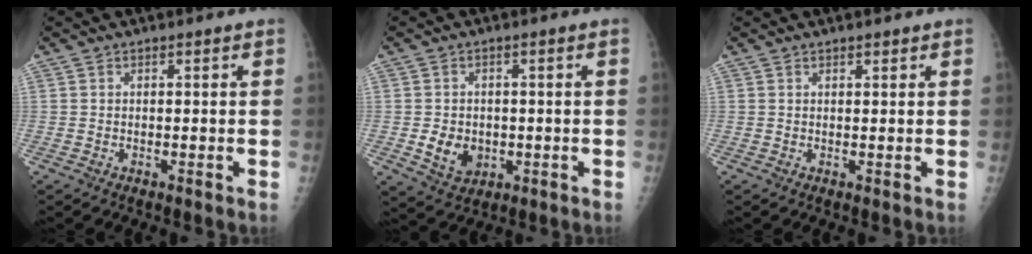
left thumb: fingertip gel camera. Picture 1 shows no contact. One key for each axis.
{"total": 5.7, "fx": -0.8, "fy": 4.6, "fz": 3.2, "tx": -0.036, "ty": -0.001, "tz": 0.000}
{"total": 1.1, "fx": 0.9, "fy": 0.3, "fz": 0.6, "tx": -0.008, "ty": -0.005, "tz": 0.015}